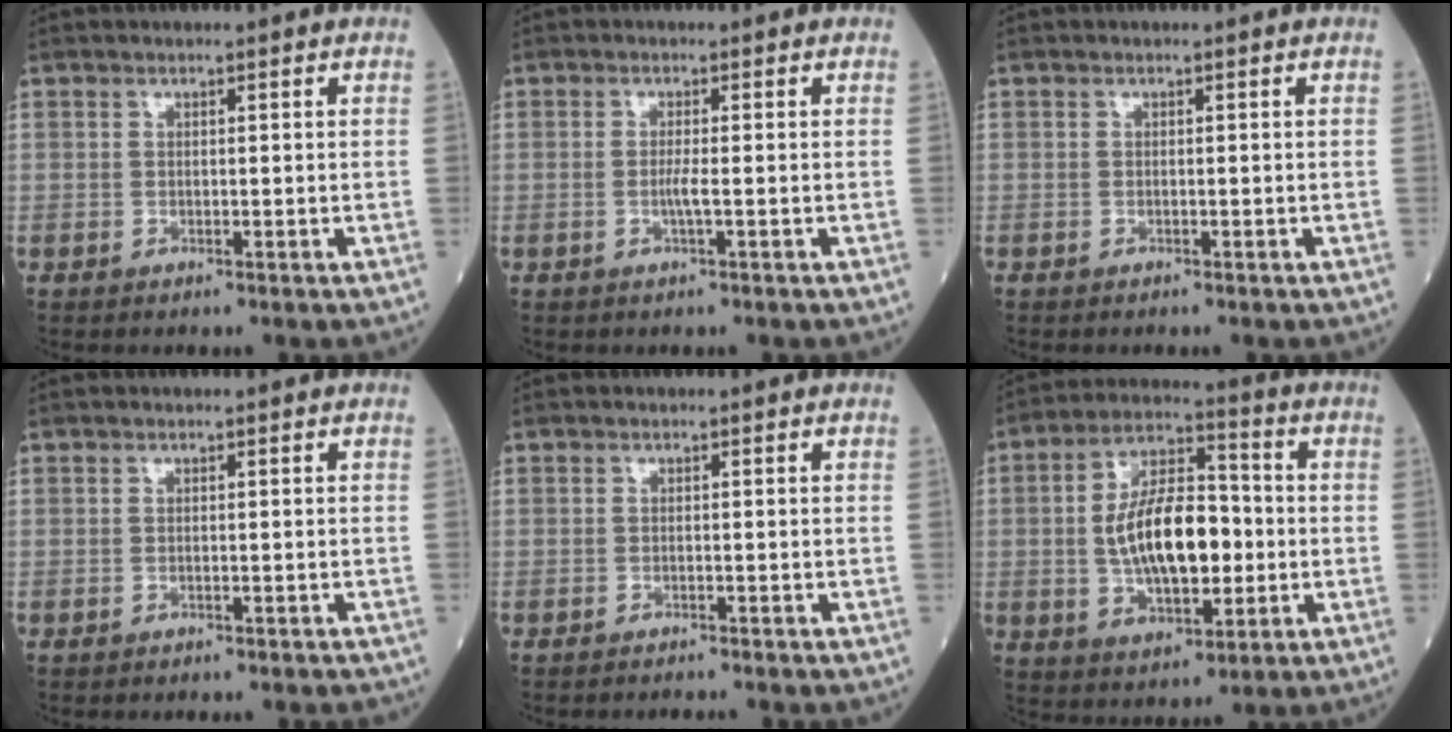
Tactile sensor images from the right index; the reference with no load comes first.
{"total": 1.6, "force": [-0.4, -0.3, 1.5], "torque": [-0.032, -0.002, -0.010]}
{"total": 0.0}
{"total": 2.5, "force": [-2.2, 0.7, 1.0], "torque": [-0.020, -0.004, -0.022]}
{"total": 1.7, "force": [-1.6, -0.1, 0.1], "torque": [-0.002, -0.004, -0.021]}
{"total": 14.3, "force": [-1.0, 6.3, 12.7], "torque": [-0.236, 0.014, -0.014]}